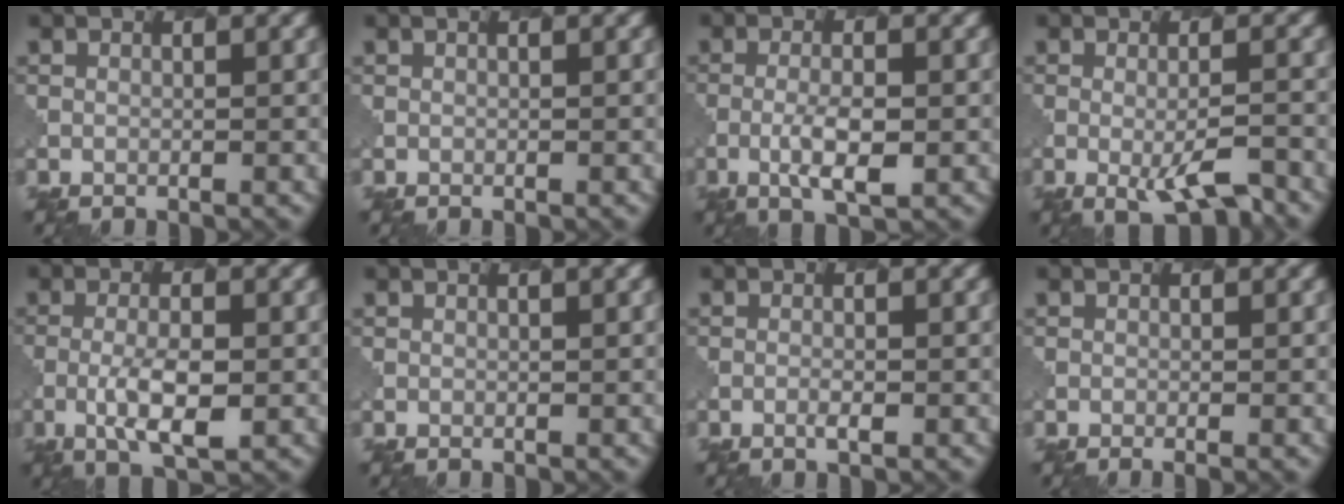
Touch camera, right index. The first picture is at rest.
{"total": 0.0}
{"total": 3.3, "force": [-0.7, 0.9, 3.1], "torque": [-0.062, -0.005, -0.013]}
{"total": 4.0, "force": [-1.5, 0.9, 3.6], "torque": [-0.064, -0.015, -0.018]}
{"total": 4.3, "force": [-0.9, 1.4, 3.9], "torque": [-0.079, -0.007, -0.016]}
{"total": 0.8, "force": [0.3, 0.2, 0.8], "torque": [-0.007, -0.001, 0.004]}
{"total": 0.7, "force": [-0.1, 0.1, 0.7], "torque": [-0.014, 0.000, -0.003]}
{"total": 0.8, "force": [-0.2, 0.3, 0.8], "torque": [-0.004, -0.001, -0.002]}